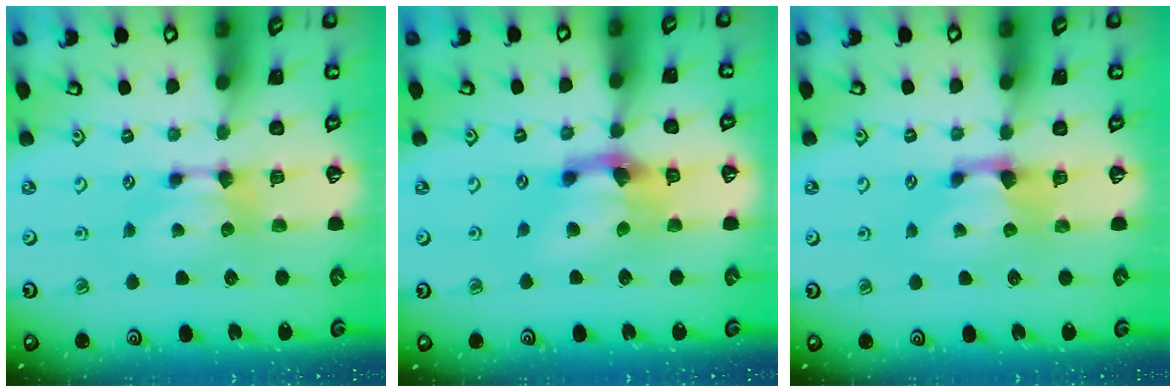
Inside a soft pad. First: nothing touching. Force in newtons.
{"total": 5.1, "press": 4.4, "slide": 2.4}
{"total": 1.1, "press": 0.1, "slide": 1.1}